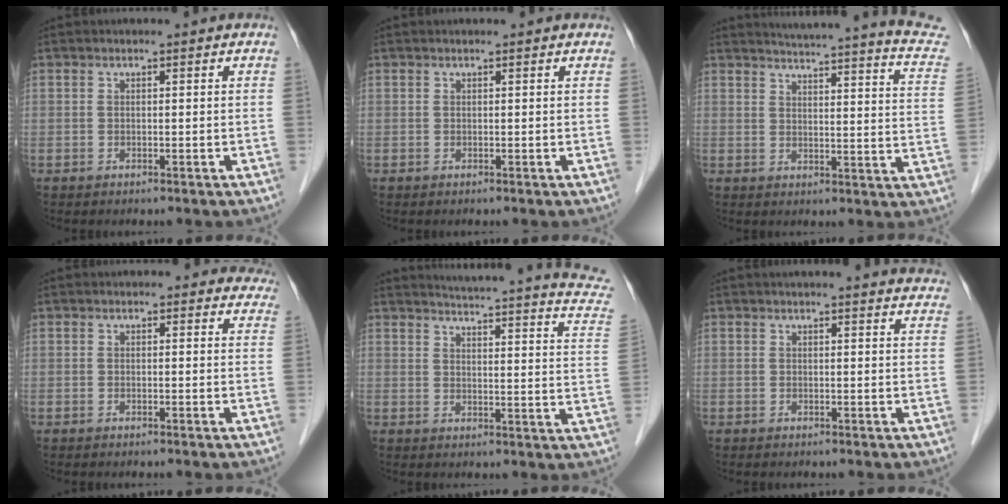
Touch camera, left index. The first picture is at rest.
{"total": 0.9, "force": [0.8, 0.2, 0.3], "torque": [-0.007, 0.013, 0.009]}
{"total": 20.3, "force": [18.6, 0.6, 8.2], "torque": [-0.106, -0.070, 0.199]}
{"total": 4.2, "force": [3.9, 1.7, 0.1], "torque": [0.027, -0.014, 0.016]}
{"total": 18.4, "force": [16.5, 1.5, 8.1], "torque": [-0.102, -0.060, 0.169]}
{"total": 15.2, "force": [14.4, 1.5, 4.5], "torque": [-0.044, -0.009, 0.154]}